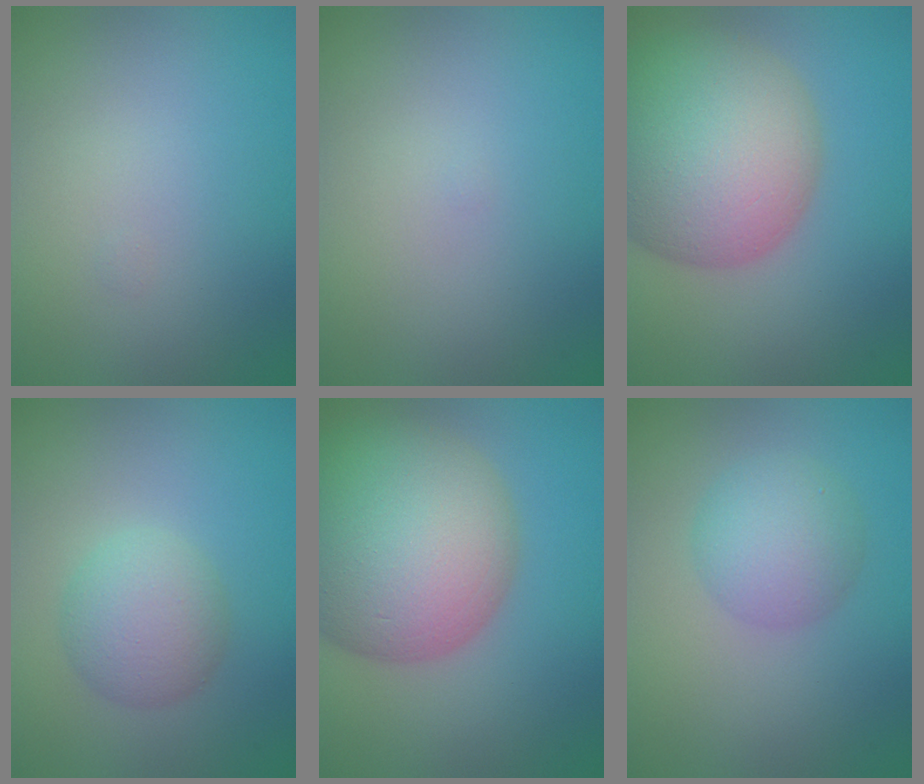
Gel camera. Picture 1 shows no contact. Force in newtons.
{"total": 0.0}
{"total": 13.5, "press": 13.4, "slide": 0.9}
{"total": 3.6, "press": 3.6, "slide": 0.2}
{"total": 15.3, "press": 15.3, "slide": 0.9}
{"total": 3.9, "press": 3.9, "slide": 0.1}